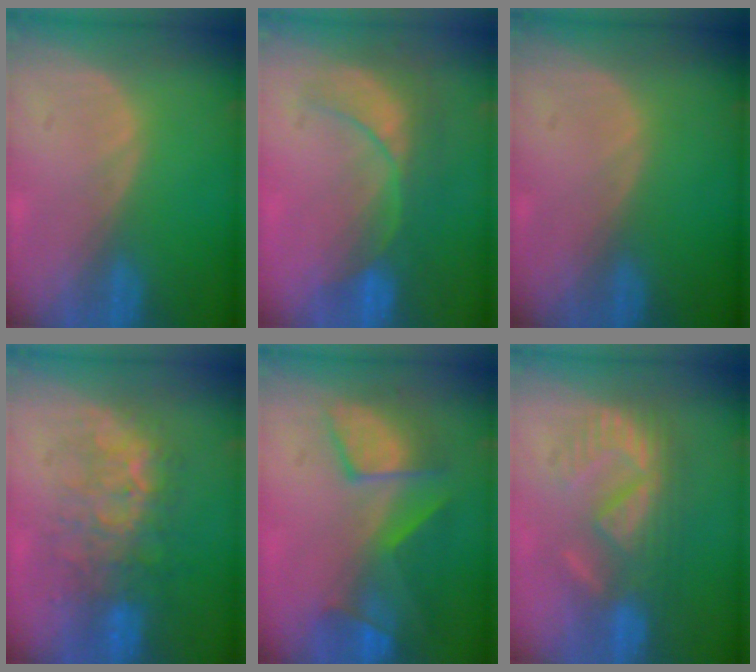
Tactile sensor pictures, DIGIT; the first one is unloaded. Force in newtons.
{"total": 8.7, "press": 7.7, "slide": 4.0}
{"total": 0.0}
{"total": 8.2, "press": 8.0, "slide": 1.9}
{"total": 8.8, "press": 8.2, "slide": 3.0}
{"total": 8.3, "press": 8.0, "slide": 2.1}